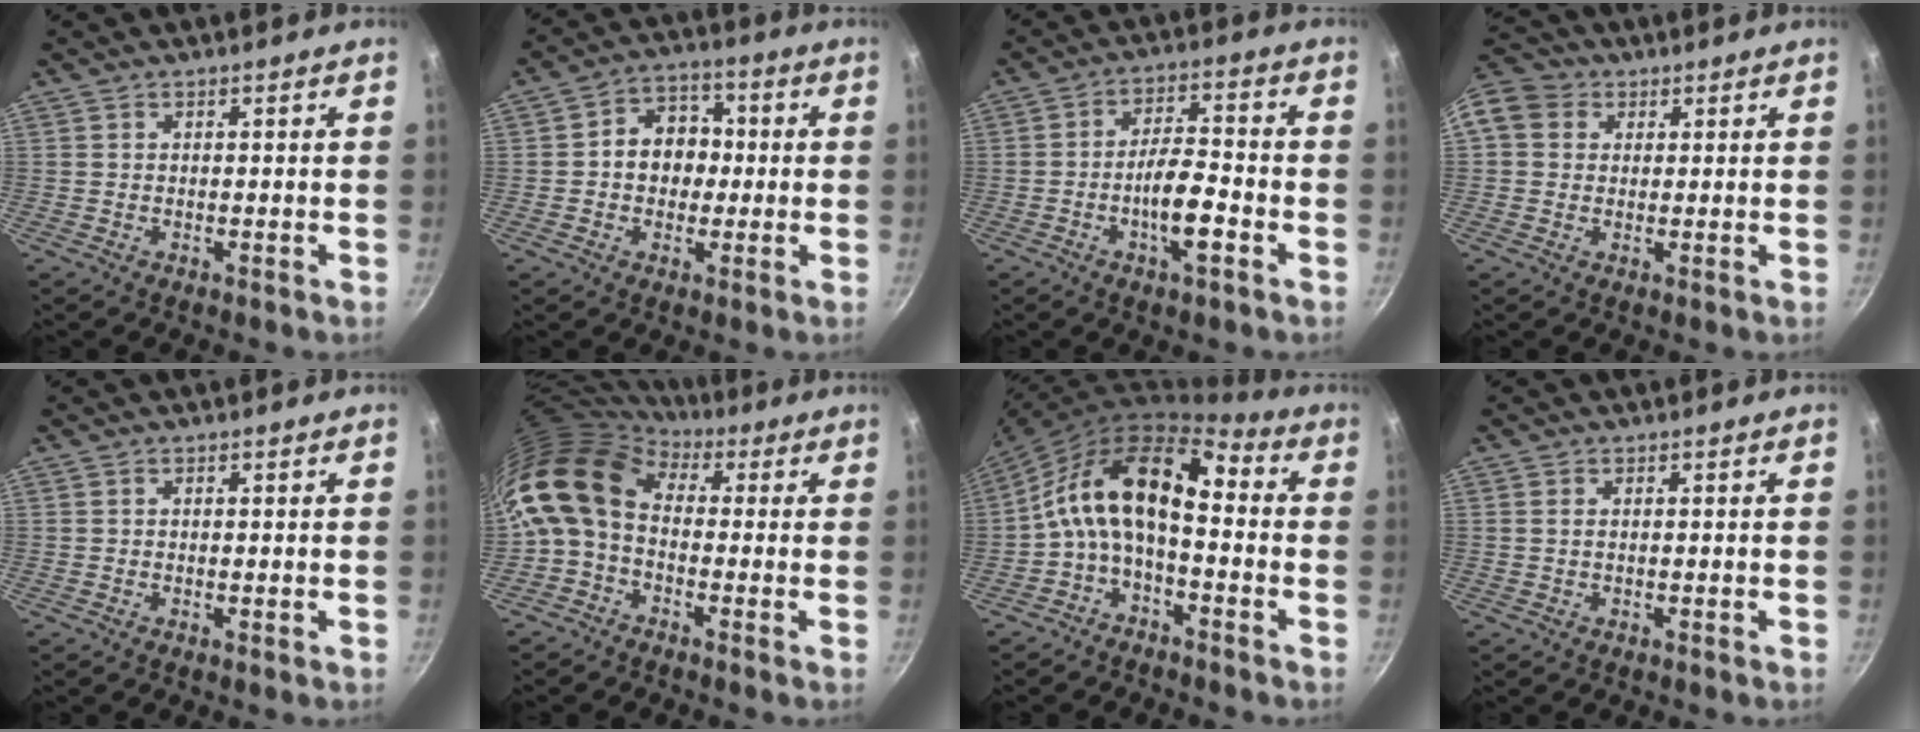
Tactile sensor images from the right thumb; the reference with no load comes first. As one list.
[{"total": 8.9, "force": [-0.1, 7.3, 5.1], "torque": [-0.031, 0.021, -0.012]}, {"total": 8.9, "force": [-3.2, 2.9, 7.8], "torque": [-0.126, 0.027, -0.057]}, {"total": 9.7, "force": [2.3, 8.3, 4.3], "torque": [-0.075, 0.021, 0.026]}, {"total": 0.0}, {"total": 12.4, "force": [0.9, 8.7, 8.8], "torque": [-0.160, 0.026, -0.007]}, {"total": 13.9, "force": [-1.9, 7.7, 11.5], "torque": [-0.203, 0.058, -0.056]}, {"total": 0.6, "force": [0.1, 0.3, 0.6], "torque": [-0.013, 0.001, 0.001]}]